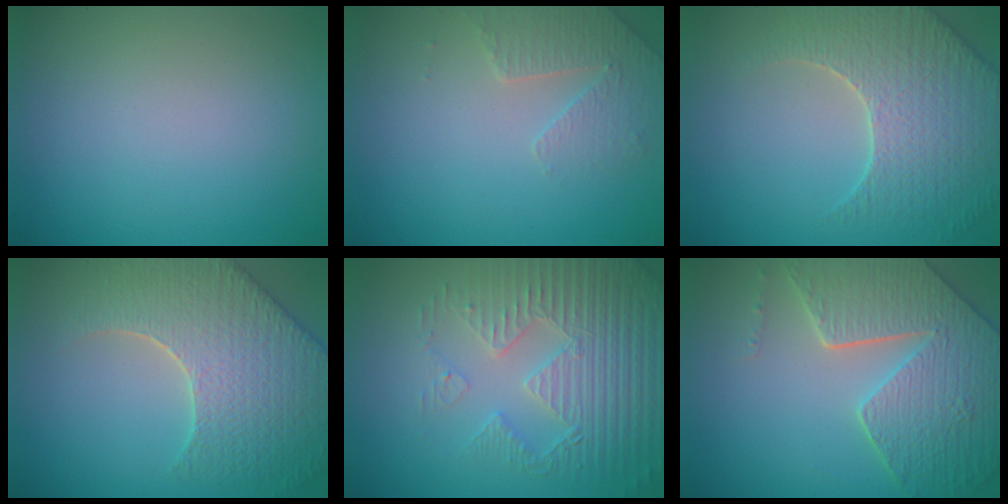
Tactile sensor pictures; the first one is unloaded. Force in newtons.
{"total": 2.8, "press": 2.7, "slide": 0.7}
{"total": 5.4, "press": 5.1, "slide": 1.7}
{"total": 7.8, "press": 6.2, "slide": 4.8}
{"total": 5.0, "press": 4.7, "slide": 1.8}
{"total": 8.8, "press": 6.2, "slide": 6.2}